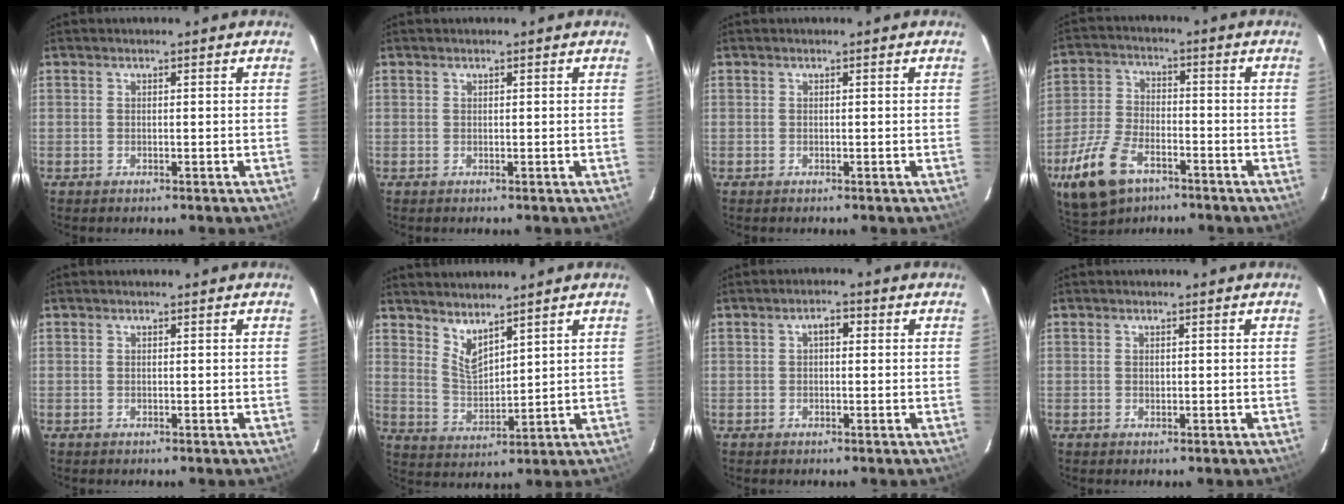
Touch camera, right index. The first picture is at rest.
{"total": 0.0}
{"total": 0.0}
{"total": 13.1, "force": [-7.7, 7.0, 8.0], "torque": [-0.193, -0.016, -0.144]}
{"total": 0.0}
{"total": 5.8, "force": [4.6, 1.8, 3.1], "torque": [-0.054, -0.012, 0.093]}
{"total": 2.5, "force": [0.5, 1.4, 2.0], "torque": [-0.034, 0.011, 0.008]}
{"total": 0.7, "force": [0.1, 0.5, 0.5], "torque": [-0.008, 0.003, 0.004]}